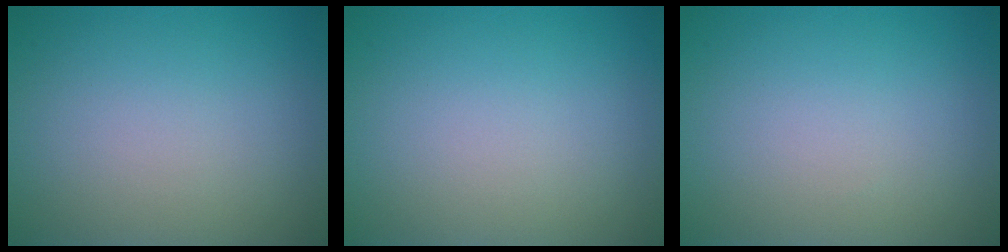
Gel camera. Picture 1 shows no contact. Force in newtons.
{"total": 0.0}
{"total": 0.0}